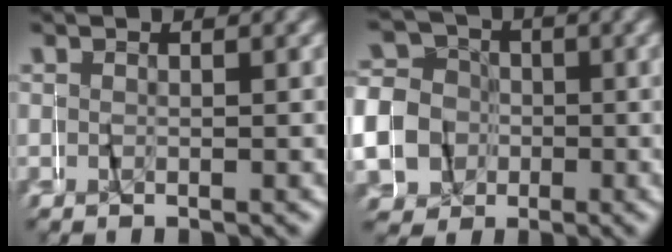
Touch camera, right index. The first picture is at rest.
{"total": 11.7, "force": [0.7, 10.8, 4.4], "torque": [-0.107, -0.015, 0.002]}